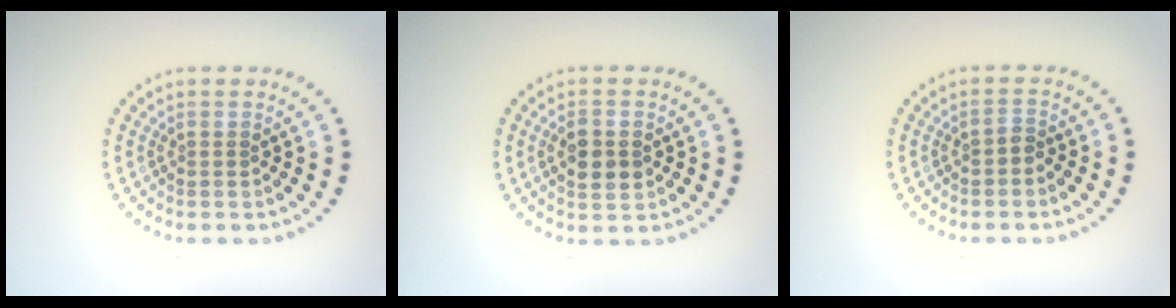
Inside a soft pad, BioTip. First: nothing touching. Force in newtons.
{"total": 2.7, "press": 2.7, "slide": 0.3}
{"total": 1.0, "press": 0.8, "slide": 0.7}